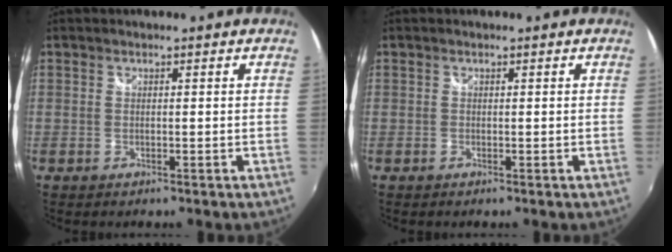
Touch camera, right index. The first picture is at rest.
{"total": 0.0}